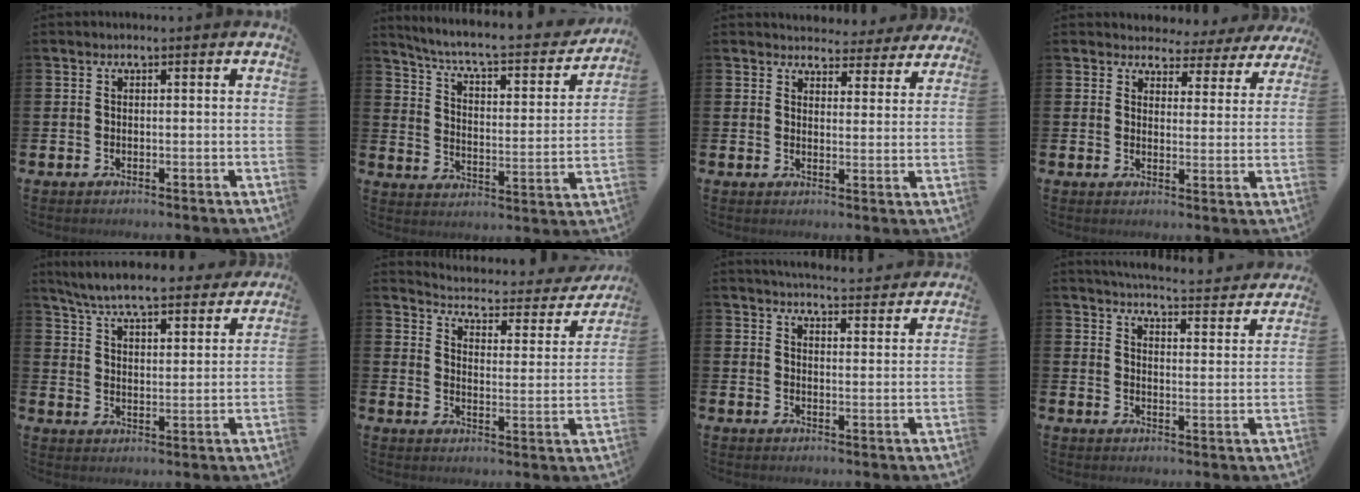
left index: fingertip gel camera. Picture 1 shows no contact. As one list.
[{"total": 6.7, "force": [6.0, 1.1, 2.8], "torque": [-0.078, -0.047, 0.095]}, {"total": 4.3, "force": [4.0, 1.4, 0.0], "torque": [-0.008, -0.029, 0.070]}, {"total": 3.4, "force": [3.0, 1.7, 0.0], "torque": [-0.017, -0.024, 0.047]}, {"total": 7.3, "force": [6.9, 0.7, 2.2], "torque": [-0.065, -0.045, 0.119]}, {"total": 3.8, "force": [3.5, 1.2, 0.8], "torque": [-0.037, -0.036, 0.049]}, {"total": 5.5, "force": [5.5, 0.1, 0.5], "torque": [-0.024, -0.037, 0.097]}, {"total": 5.2, "force": [5.1, 0.0, 0.9], "torque": [-0.034, -0.041, 0.086]}]